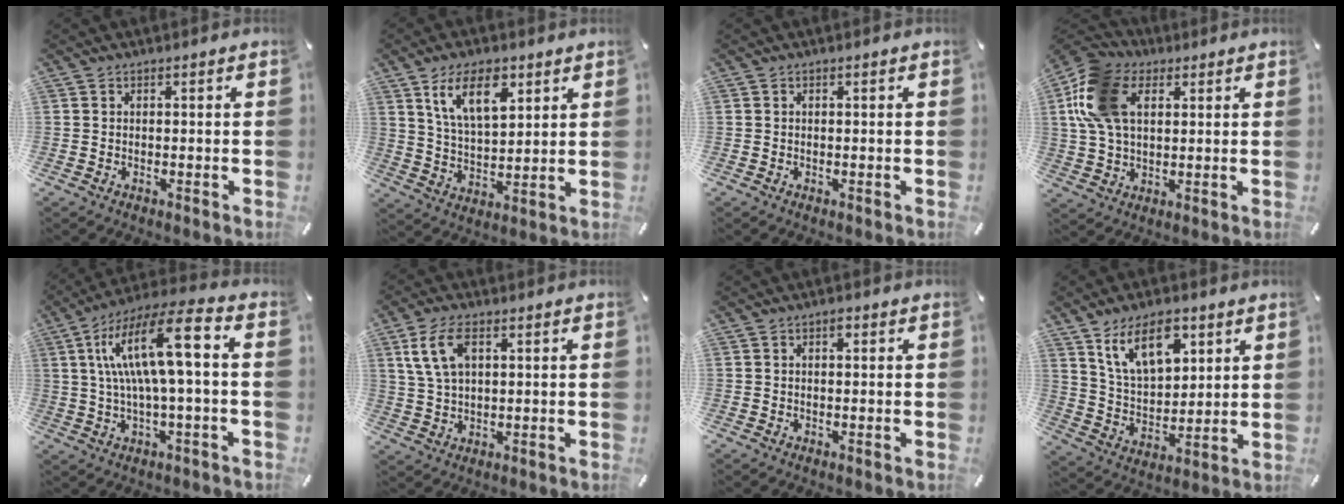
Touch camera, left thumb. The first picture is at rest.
{"total": 11.6, "force": [6.5, 5.9, 7.6], "torque": [-0.142, -0.010, 0.118]}
{"total": 0.0}
{"total": 15.3, "force": [4.8, 10.4, 10.1], "torque": [-0.243, 0.015, 0.089]}
{"total": 16.5, "force": [3.3, 4.3, 15.6], "torque": [-0.300, -0.003, 0.044]}
{"total": 7.6, "force": [3.0, 4.2, 5.6], "torque": [-0.132, 0.002, 0.054]}
{"total": 1.0, "force": [0.3, 0.6, 0.7], "torque": [-0.007, 0.002, 0.002]}
{"total": 13.1, "force": [7.6, 7.4, 7.7], "torque": [-0.131, -0.021, 0.139]}